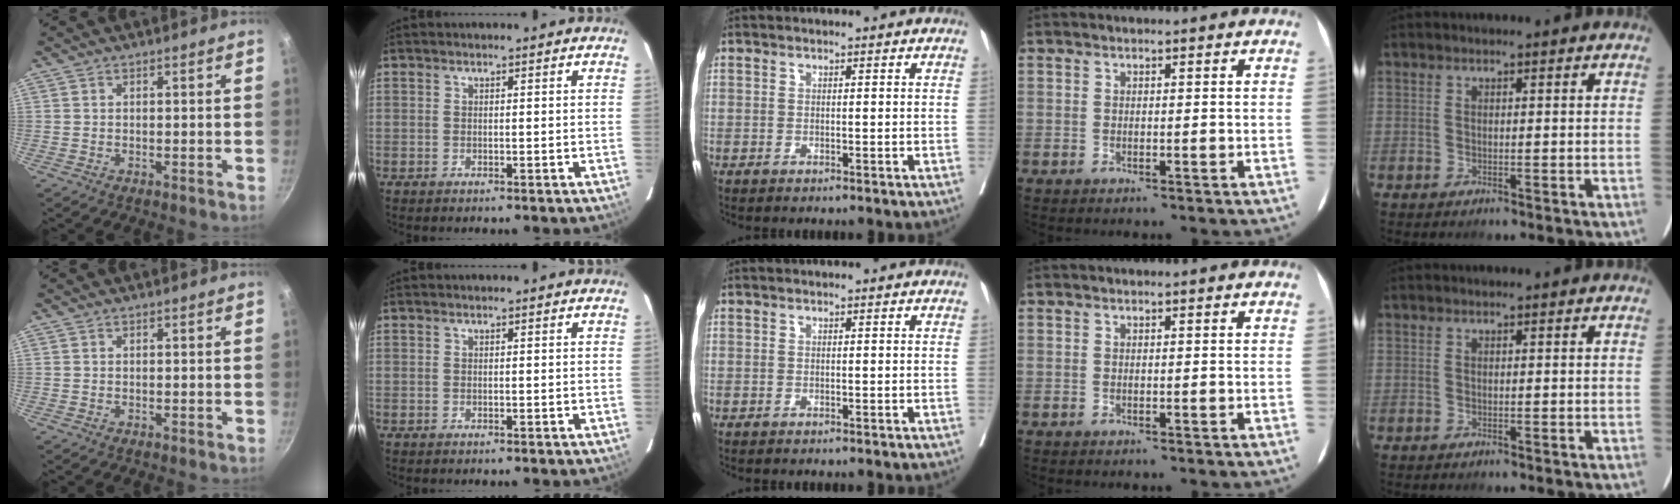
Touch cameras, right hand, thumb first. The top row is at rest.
{}